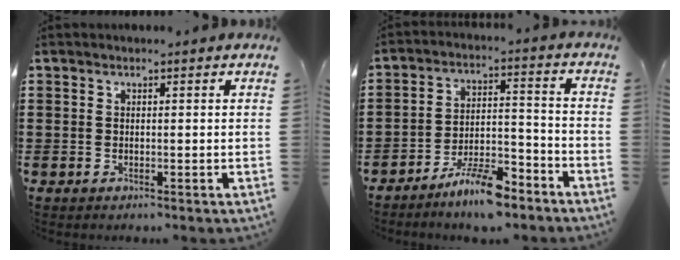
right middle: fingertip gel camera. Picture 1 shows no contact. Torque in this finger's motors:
{"motor_torque": [1.23, -0.90, 0.24, 0.11]}